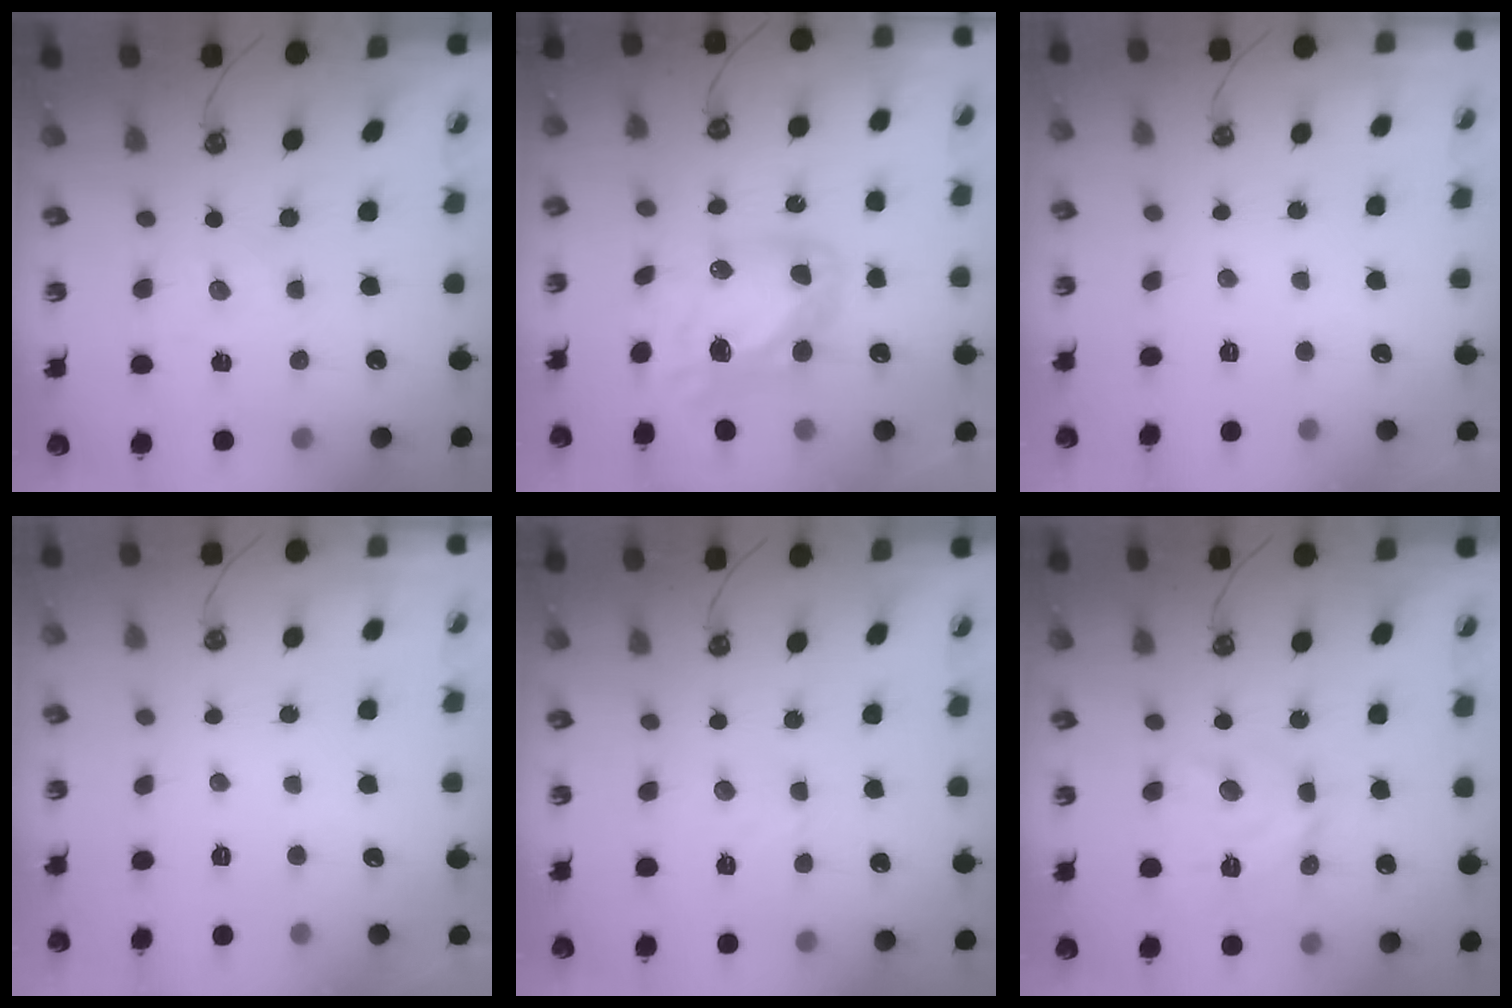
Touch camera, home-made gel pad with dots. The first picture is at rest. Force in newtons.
{"total": 12.7, "press": 12.7, "slide": 0.8}
{"total": 0.0}
{"total": 0.0}
{"total": 1.4, "press": 1.2, "slide": 0.7}
{"total": 12.4, "press": 12.4, "slide": 0.9}